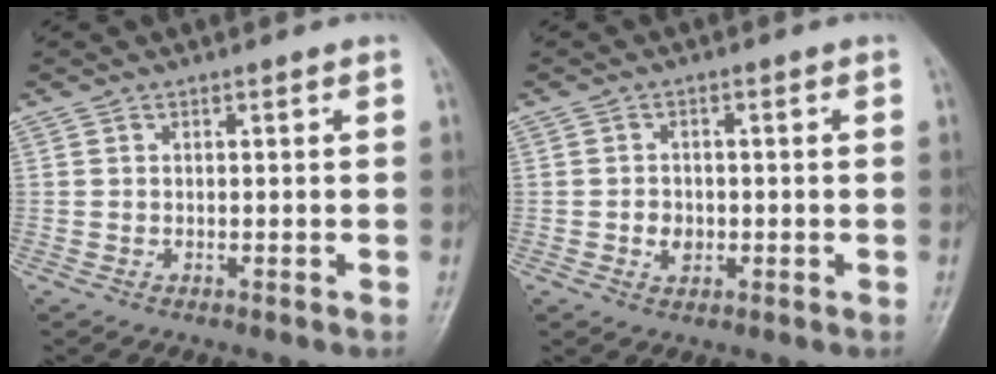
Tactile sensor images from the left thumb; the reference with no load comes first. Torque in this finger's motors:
{"motor_torque": [-0.17, 0.10, 0.06, -0.03, -0.01]}